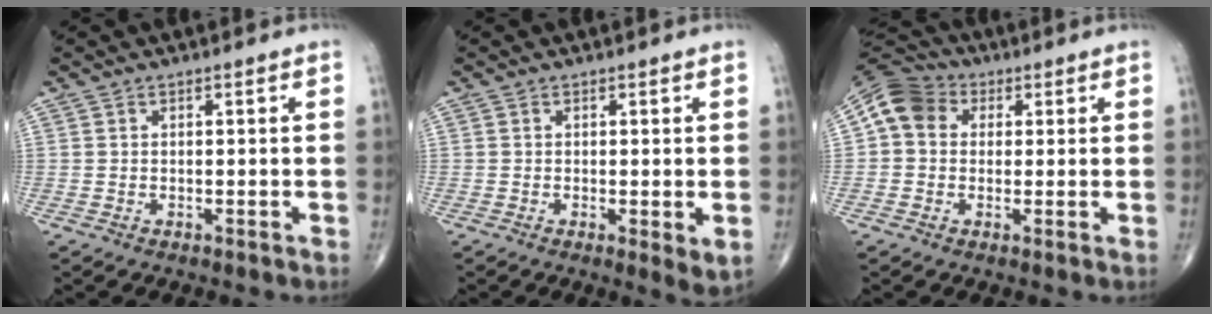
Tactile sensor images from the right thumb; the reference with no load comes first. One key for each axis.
{"total": 3.3, "fx": -0.4, "fy": 0.8, "fz": 3.2, "tx": -0.054, "ty": -0.015, "tz": -0.008}
{"total": 8.7, "fx": 1.7, "fy": 7.4, "fz": 4.3, "tx": -0.065, "ty": 0.020, "tz": 0.015}